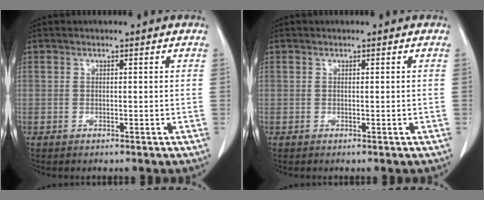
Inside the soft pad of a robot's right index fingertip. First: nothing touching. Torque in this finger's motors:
{"motor_torque": [0.00, 0.00, 0.00, 0.00]}